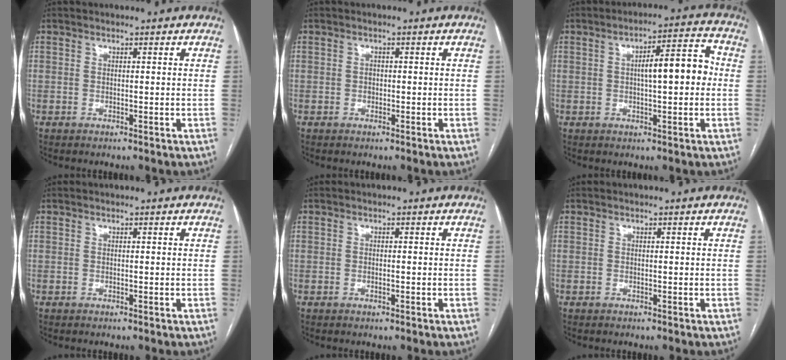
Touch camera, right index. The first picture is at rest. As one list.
[{"total": 0.8, "force": [-0.1, 0.7, 0.4], "torque": [-0.005, 0.002, -0.003]}, {"total": 8.6, "force": [0.5, 2.1, 8.3], "torque": [-0.123, 0.029, 0.007]}, {"total": 0.0}, {"total": 0.6, "force": [-0.1, 0.2, 0.6], "torque": [-0.011, -0.002, -0.001]}, {"total": 0.0}]